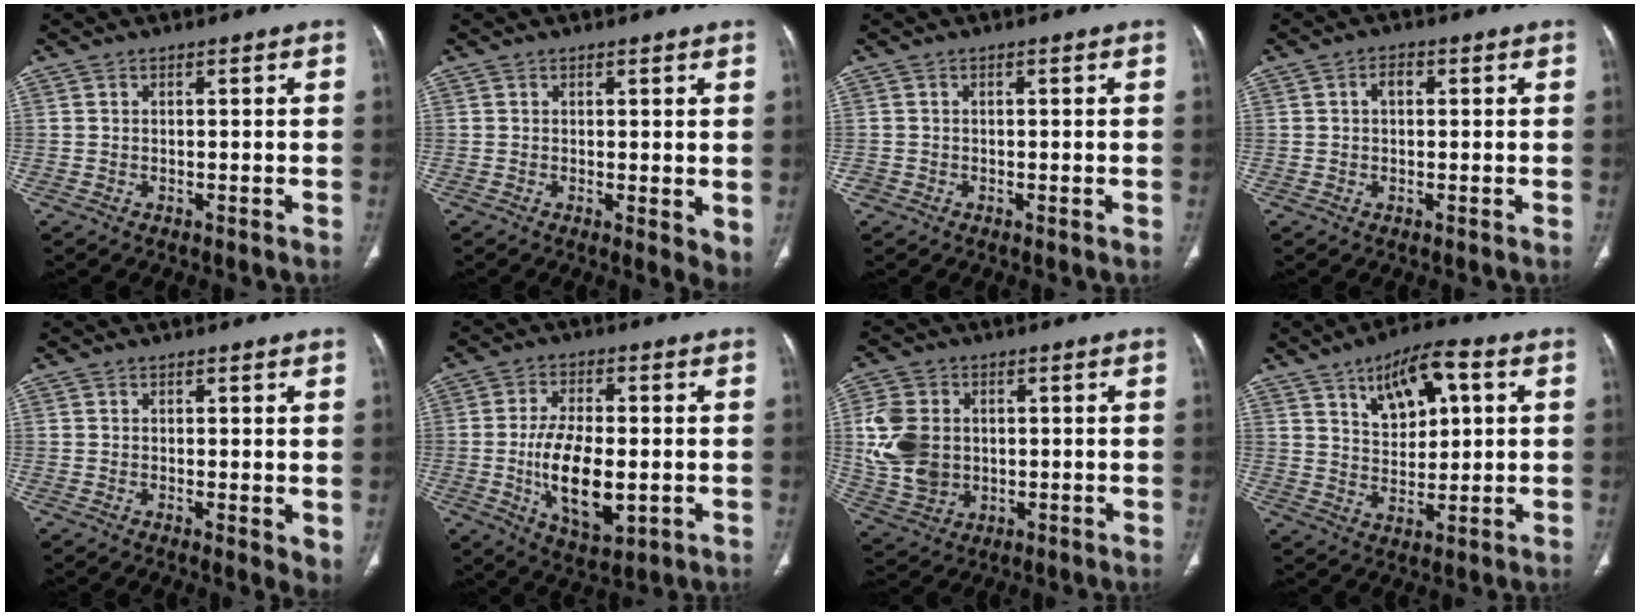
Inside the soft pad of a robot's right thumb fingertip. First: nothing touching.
{"total": 4.1, "force": [0.4, 1.6, 3.7], "torque": [-0.048, -0.014, 0.006]}
{"total": 0.9, "force": [-0.4, 0.8, 0.2], "torque": [0.000, 0.001, -0.009]}
{"total": 2.3, "force": [0.4, 1.6, 1.6], "torque": [-0.021, 0.011, 0.004]}
{"total": 3.7, "force": [0.4, 1.5, 3.3], "torque": [-0.043, -0.013, 0.006]}
{"total": 13.2, "force": [-2.0, 6.4, 11.4], "torque": [-0.193, -0.009, -0.024]}
{"total": 11.8, "force": [0.8, 9.5, 7.1], "torque": [-0.131, 0.000, 0.028]}
{"total": 11.3, "force": [4.7, 5.5, 8.8], "torque": [-0.114, -0.005, 0.078]}